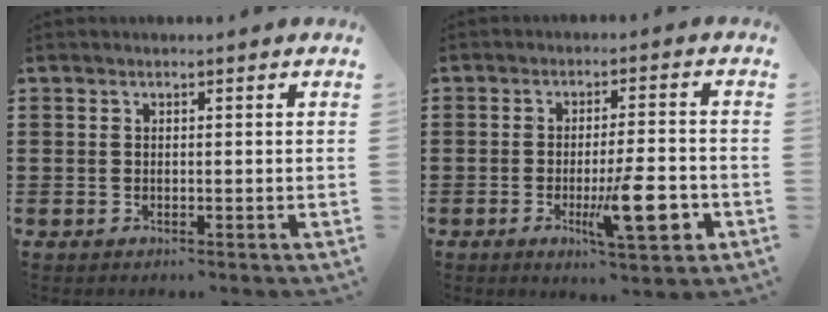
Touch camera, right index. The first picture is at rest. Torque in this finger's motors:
{"motor_torque": [1.25, -0.89, 0.44, 0.09]}